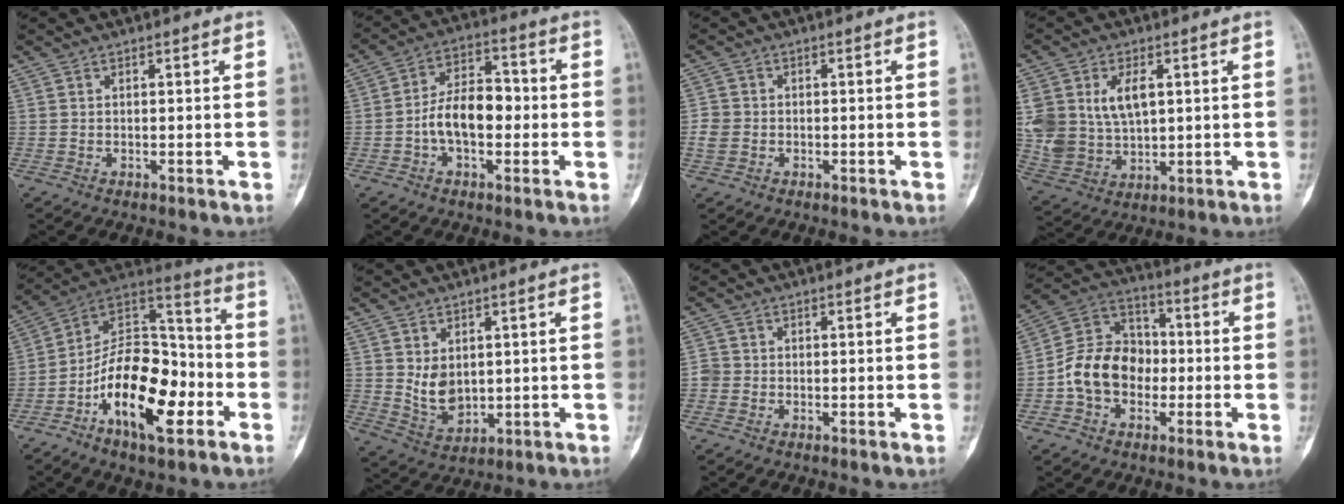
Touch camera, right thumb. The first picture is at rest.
{"total": 10.1, "force": [-1.6, 6.0, 8.0], "torque": [-0.124, 0.035, -0.037]}
{"total": 3.4, "force": [-0.8, 2.9, 1.6], "torque": [-0.032, 0.007, -0.018]}
{"total": 11.8, "force": [3.1, 7.7, 8.4], "torque": [-0.154, -0.008, 0.074]}
{"total": 20.5, "force": [-7.6, 9.9, 16.3], "torque": [-0.244, 0.062, -0.131]}
{"total": 6.4, "force": [1.2, 4.6, 4.3], "torque": [-0.058, -0.020, 0.043]}
{"total": 1.8, "force": [-0.4, 1.7, 0.5], "torque": [-0.002, 0.006, -0.012]}
{"total": 13.1, "force": [-2.4, 10.2, 7.8], "torque": [-0.116, 0.045, -0.051]}